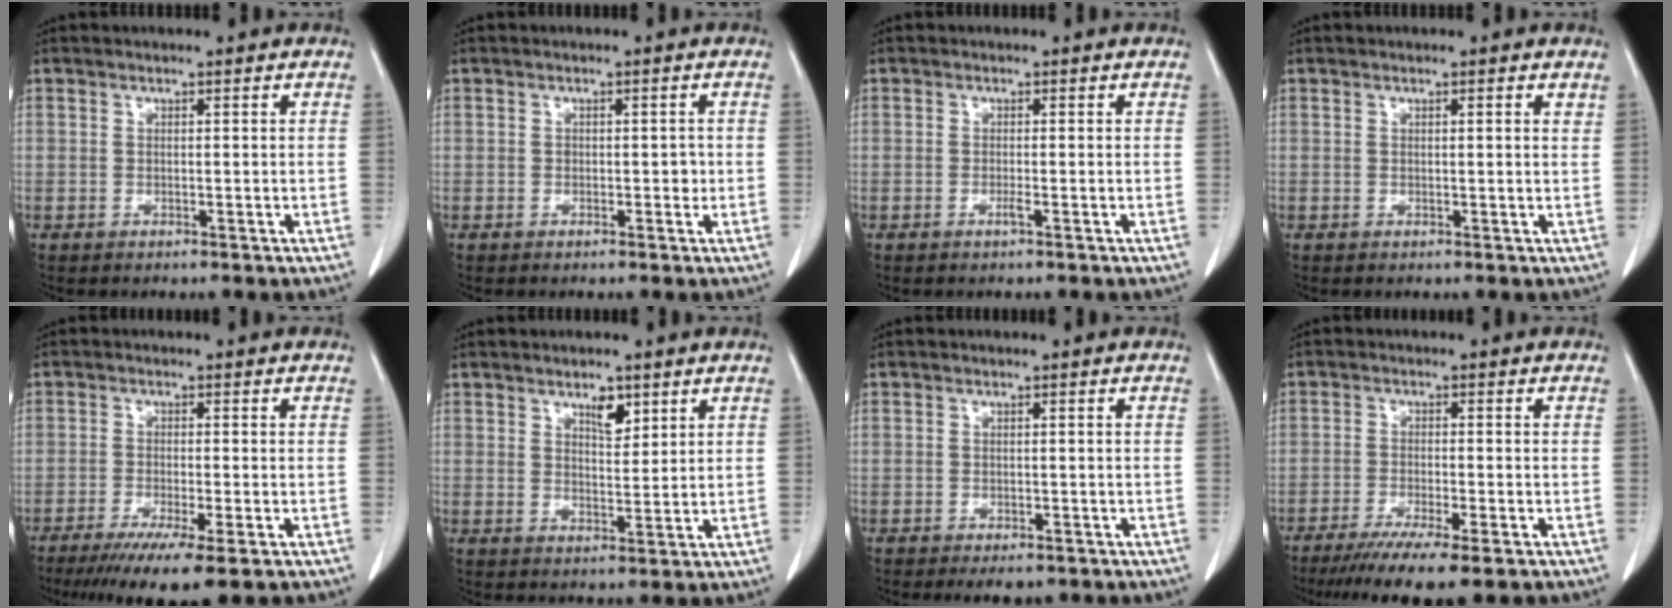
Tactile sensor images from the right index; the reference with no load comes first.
{"total": 1.5, "force": [-0.2, 1.0, 1.1], "torque": [-0.011, 0.003, -0.001]}
{"total": 0.8, "force": [-0.4, -0.1, 0.7], "torque": [-0.015, -0.001, -0.007]}
{"total": 1.1, "force": [0.6, 0.1, 0.9], "torque": [-0.015, -0.001, 0.005]}
{"total": 9.7, "force": [-6.6, 0.4, 7.1], "torque": [-0.107, -0.024, -0.100]}
{"total": 3.3, "force": [2.1, 1.3, 2.2], "torque": [-0.037, -0.005, 0.036]}
{"total": 4.1, "force": [-3.2, 1.7, 1.9], "torque": [-0.019, -0.004, -0.040]}
{"total": 11.2, "force": [-8.4, 0.7, 7.3], "torque": [-0.103, -0.024, -0.127]}